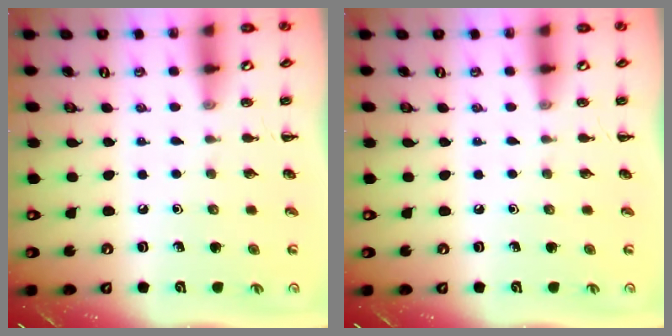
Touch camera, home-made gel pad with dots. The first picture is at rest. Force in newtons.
{"total": 0.0}